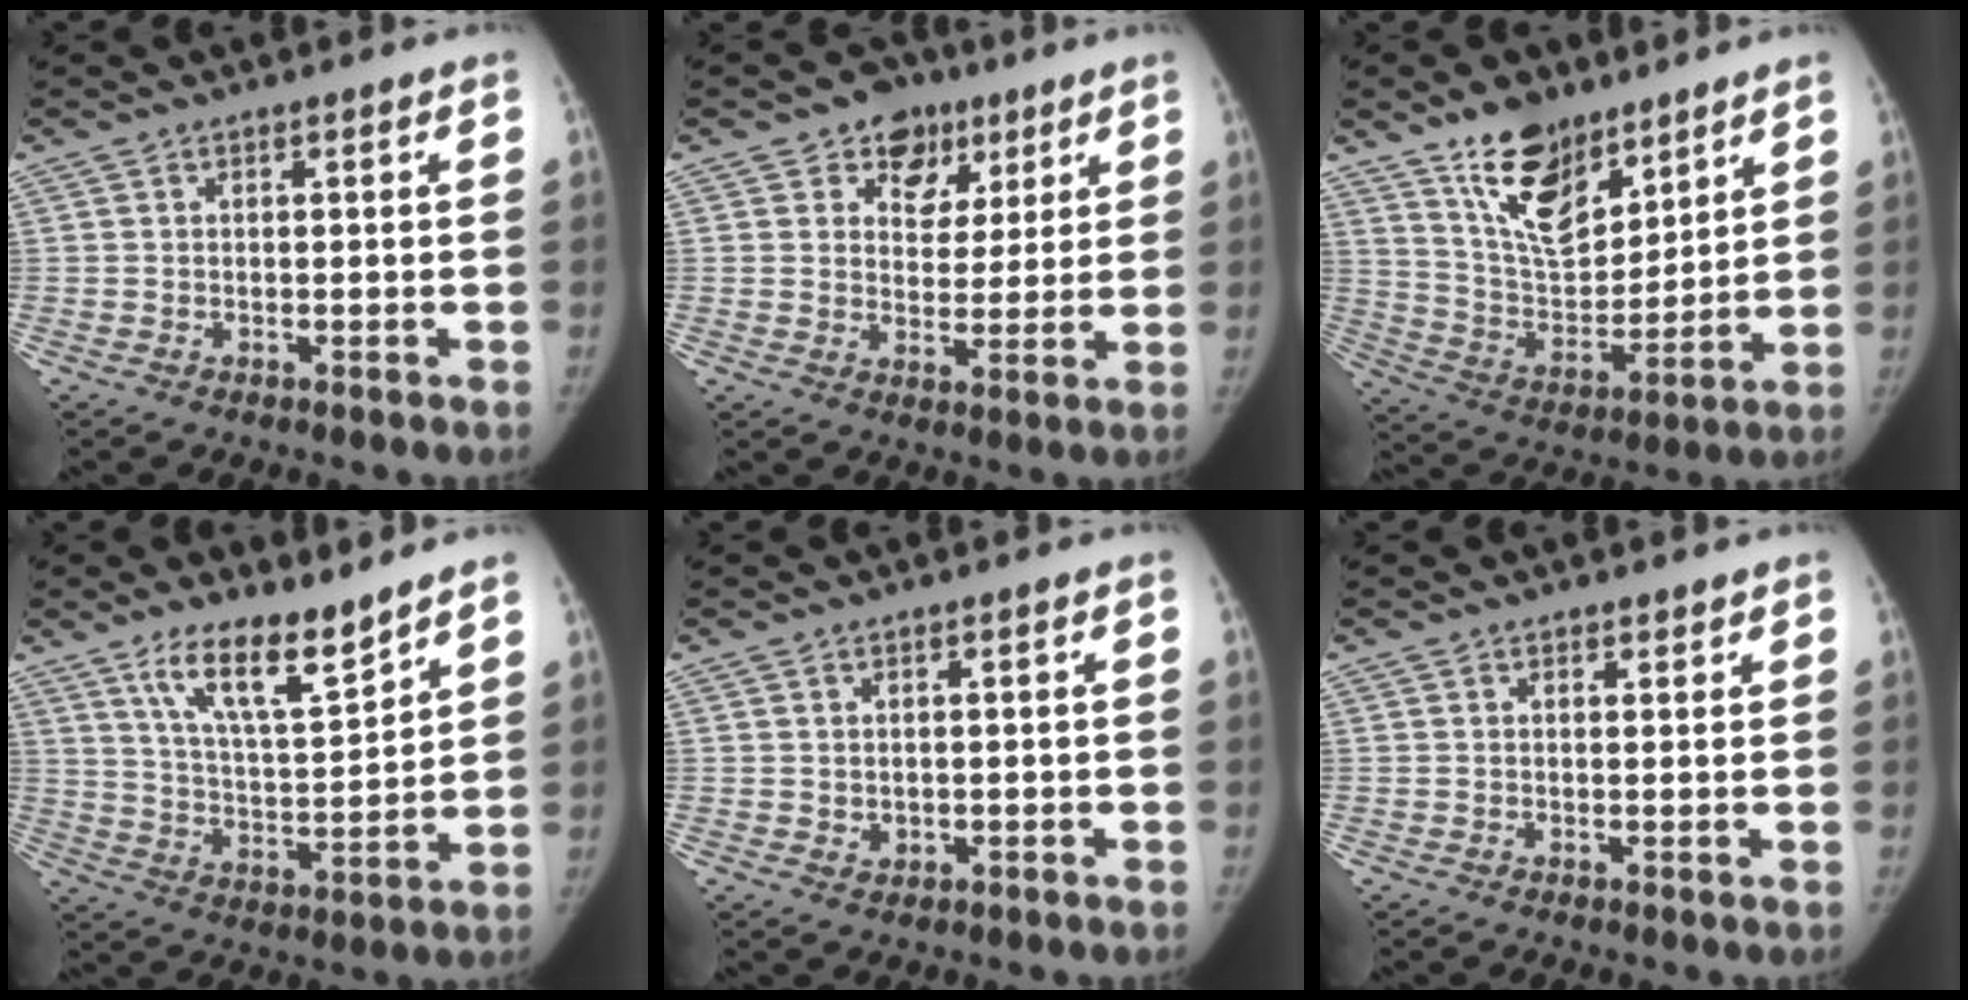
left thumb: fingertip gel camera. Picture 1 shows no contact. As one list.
[{"total": 9.1, "force": [5.1, 6.9, 2.7], "torque": [0.004, -0.016, 0.075]}, {"total": 15.7, "force": [10.5, 7.9, 8.6], "torque": [-0.102, -0.071, 0.200]}, {"total": 13.1, "force": [9.5, 3.2, 8.3], "torque": [-0.128, -0.068, 0.181]}, {"total": 1.6, "force": [0.2, 1.4, 0.8], "torque": [-0.011, -0.003, 0.010]}, {"total": 1.2, "force": [1.0, 0.6, 0.4], "torque": [0.003, -0.007, 0.012]}]